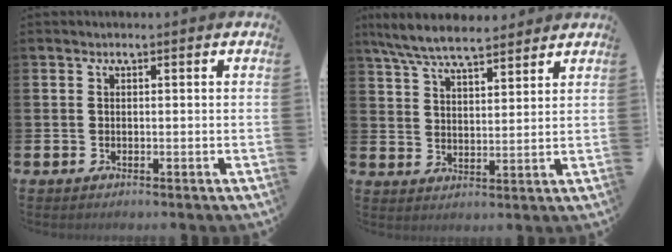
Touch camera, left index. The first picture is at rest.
{"total": 7.3, "force": [6.8, 1.4, 2.4], "torque": [-0.068, -0.026, 0.123]}